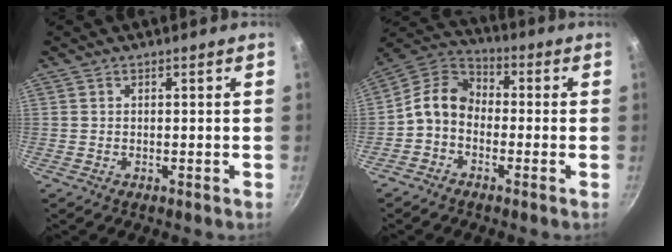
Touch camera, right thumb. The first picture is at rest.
{"total": 8.7, "force": [-2.0, 6.6, 5.3], "torque": [-0.083, 0.043, -0.062]}